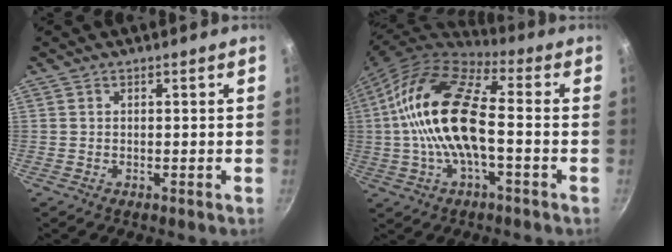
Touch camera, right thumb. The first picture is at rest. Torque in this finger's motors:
{"motor_torque": [-0.30, 1.87, 2.33, -0.43, 0.70]}